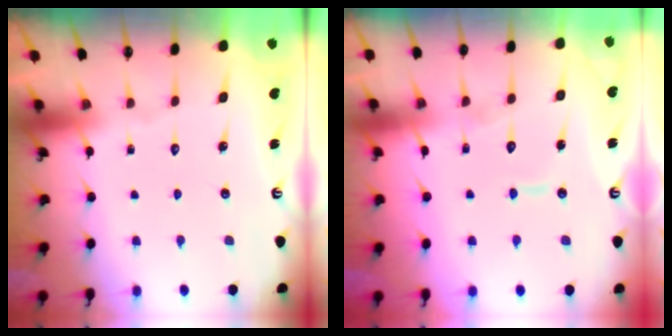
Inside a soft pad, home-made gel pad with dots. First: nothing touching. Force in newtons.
{"total": 7.4, "press": 7.4, "slide": 0.8}